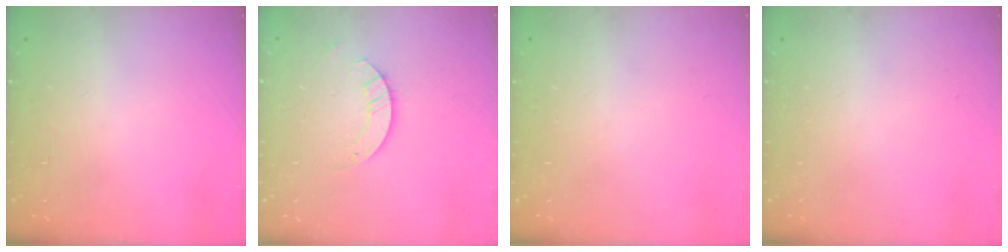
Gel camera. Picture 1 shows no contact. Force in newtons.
{"total": 2.6, "press": 2.6, "slide": 0.2}
{"total": 0.0}
{"total": 0.0}